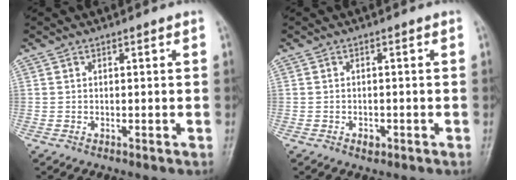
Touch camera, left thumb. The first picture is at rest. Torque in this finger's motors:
{"motor_torque": [-0.06, 0.06, 0.04, 0.04, 0.01]}